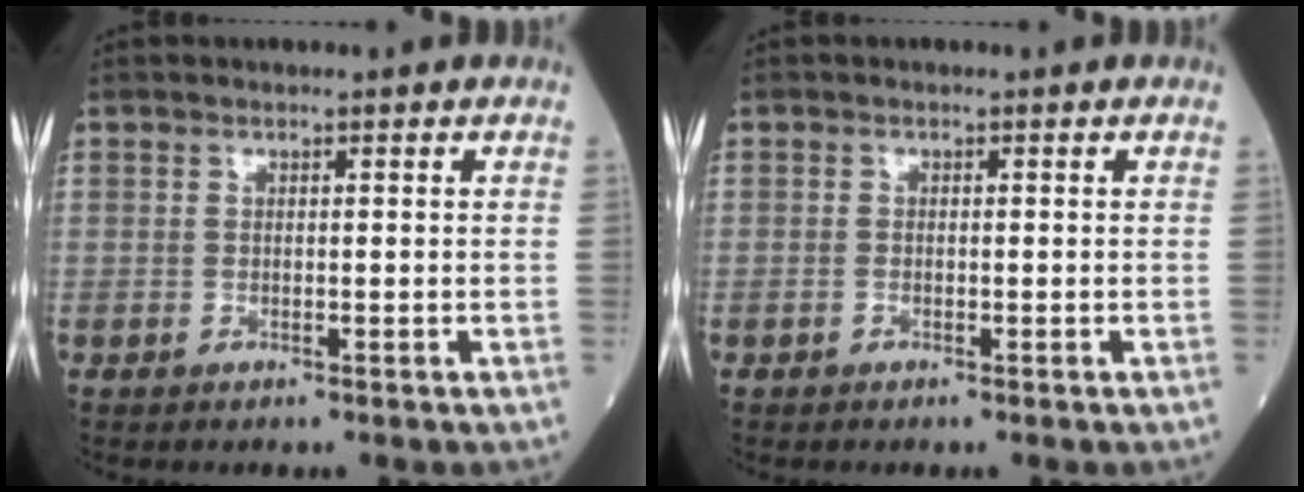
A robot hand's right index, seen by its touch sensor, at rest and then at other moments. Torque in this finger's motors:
{"motor_torque": [-0.26, -0.05, -0.03, 0.00]}